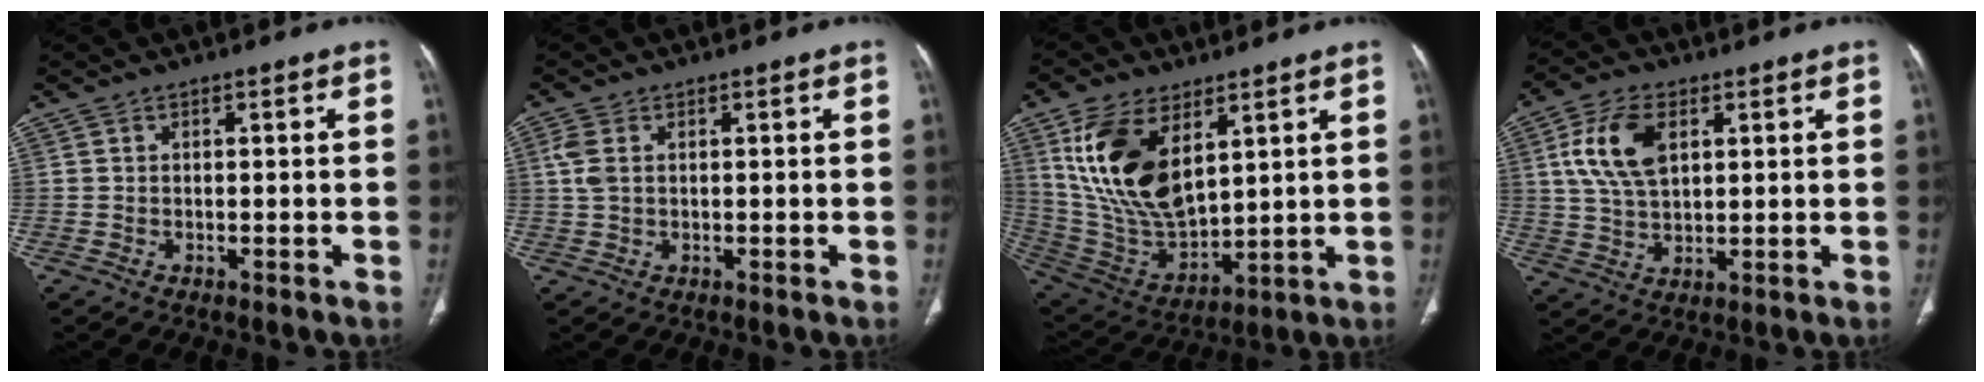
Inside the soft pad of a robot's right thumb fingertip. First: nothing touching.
{"total": 3.1, "force": [0.7, 1.8, 2.5], "torque": [-0.075, 0.008, 0.017]}
{"total": 18.7, "force": [7.4, 9.8, 14.1], "torque": [-0.256, -0.031, 0.159]}
{"total": 10.7, "force": [3.4, 6.0, 8.2], "torque": [-0.158, -0.002, 0.067]}